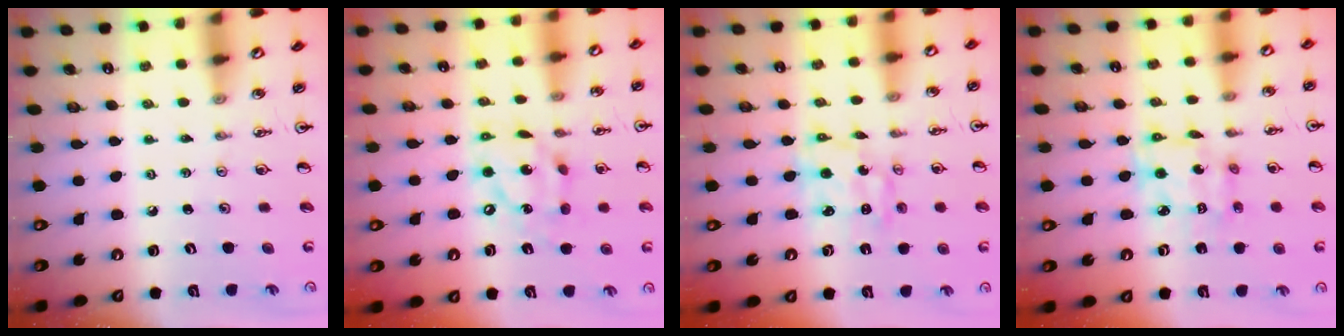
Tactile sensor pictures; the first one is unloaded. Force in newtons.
{"total": 13.0, "press": 12.9, "slide": 1.3}
{"total": 5.3, "press": 5.3, "slide": 0.5}
{"total": 10.0, "press": 10.0, "slide": 0.7}